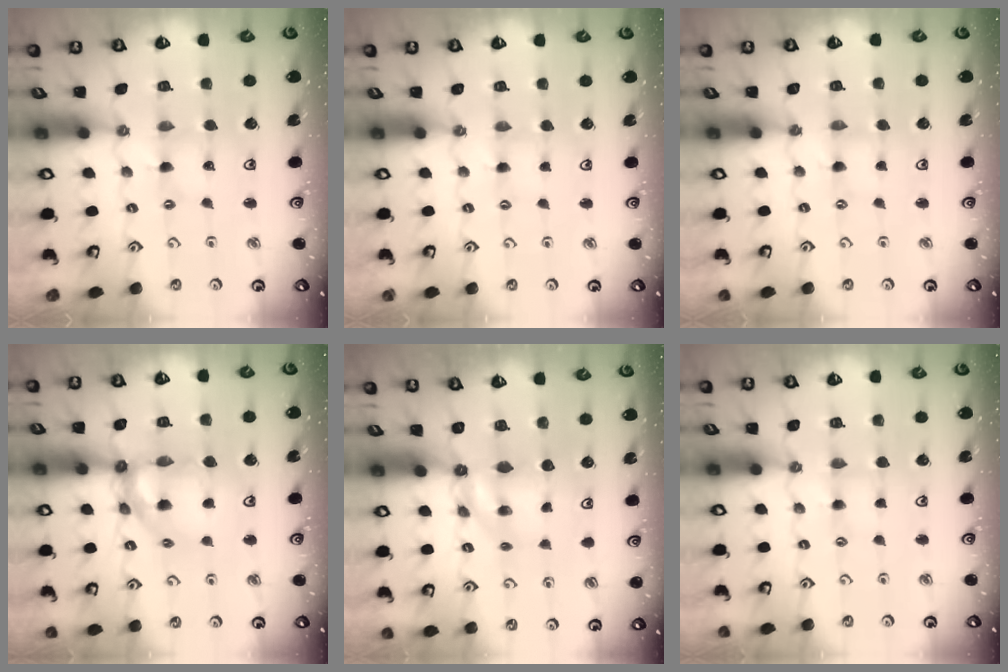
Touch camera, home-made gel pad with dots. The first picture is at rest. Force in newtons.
{"total": 1.9, "press": 1.9, "slide": 0.4}
{"total": 0.0}
{"total": 11.7, "press": 11.5, "slide": 1.6}
{"total": 5.8, "press": 5.8, "slide": 0.2}
{"total": 3.1, "press": 3.1, "slide": 0.5}